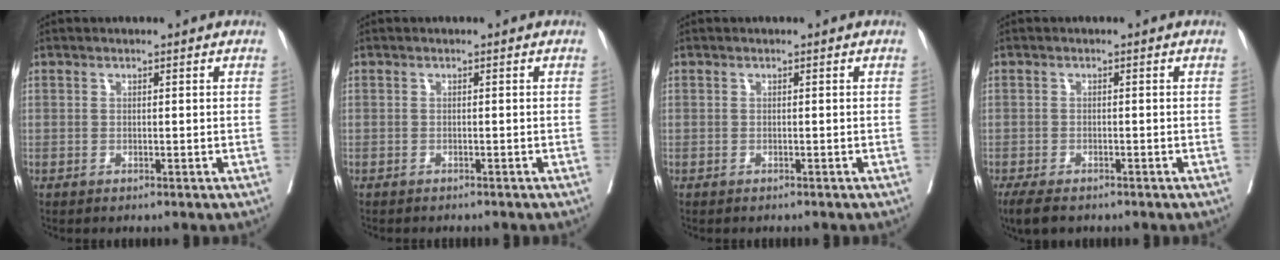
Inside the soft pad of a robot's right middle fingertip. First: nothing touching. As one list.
[{"total": 3.0, "force": [-2.7, 0.6, 1.0], "torque": [-0.016, -0.005, -0.033]}, {"total": 0.9, "force": [-0.9, 0.2, 0.2], "torque": [-0.006, -0.002, -0.015]}, {"total": 4.6, "force": [-3.6, 1.6, 2.5], "torque": [-0.044, -0.011, -0.055]}]